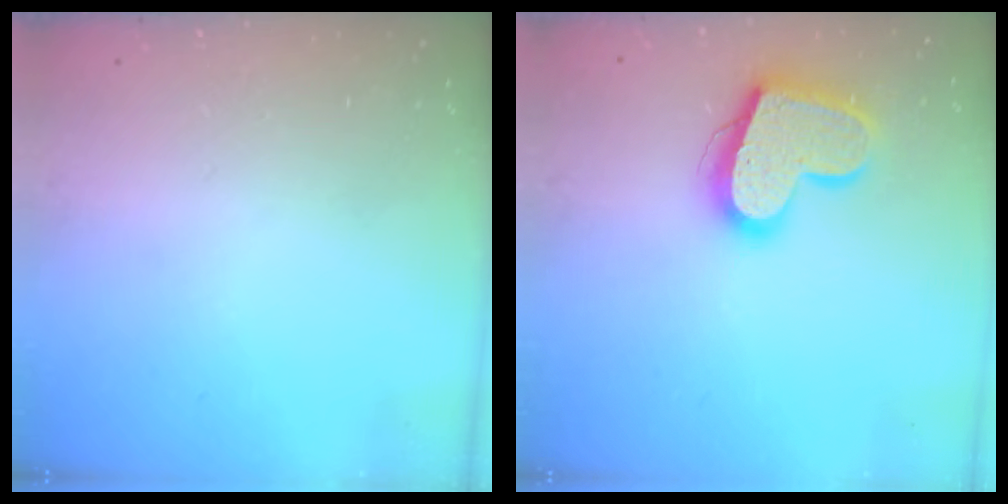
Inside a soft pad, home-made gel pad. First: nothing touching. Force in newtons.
{"total": 17.7, "press": 17.6, "slide": 1.5}